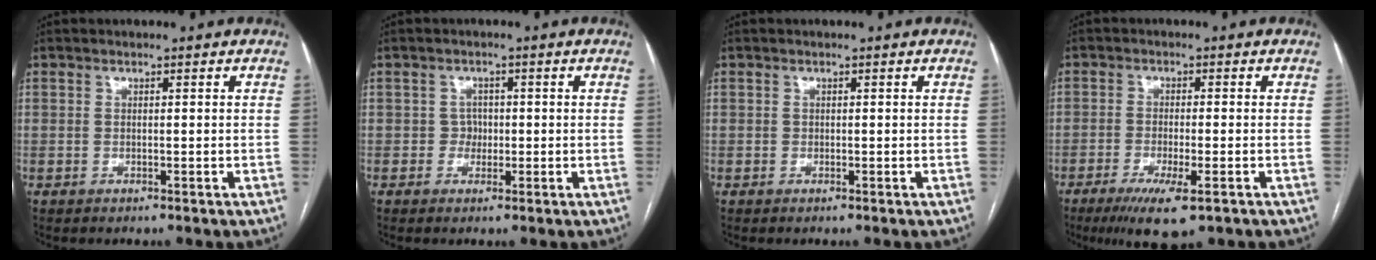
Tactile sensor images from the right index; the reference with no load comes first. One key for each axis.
{"total": 1.8, "fx": -0.3, "fy": 1.7, "fz": 0.4, "tx": 0.003, "ty": 0.007, "tz": -0.007}
{"total": 0.0}
{"total": 7.5, "fx": -4.4, "fy": 1.1, "fz": 6.1, "tx": -0.107, "ty": -0.020, "tz": -0.069}